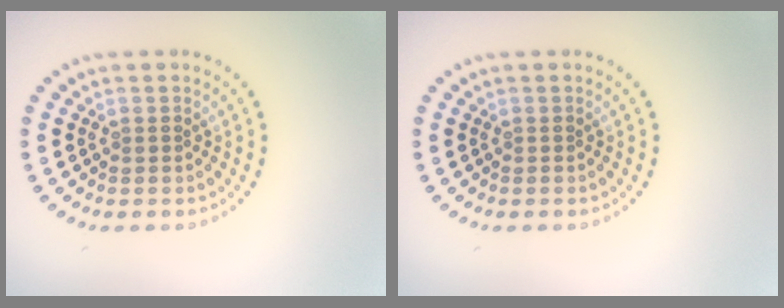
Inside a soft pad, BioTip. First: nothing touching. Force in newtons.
{"total": 0.0}